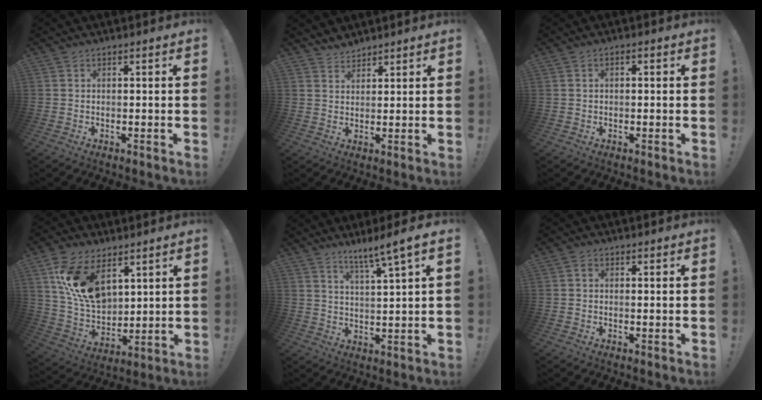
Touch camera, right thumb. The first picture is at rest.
{"total": 3.7, "force": [3.4, 1.3, 0.5], "torque": [0.000, -0.024, 0.063]}
{"total": 1.2, "force": [-0.5, 0.7, 0.9], "torque": [-0.014, 0.005, -0.009]}
{"total": 16.7, "force": [7.8, 10.1, 10.8], "torque": [-0.214, -0.038, 0.147]}
{"total": 6.8, "force": [5.0, -1.3, 4.3], "torque": [-0.072, -0.040, 0.077]}
{"total": 1.1, "force": [0.3, 0.6, 0.8], "torque": [-0.007, 0.000, 0.005]}